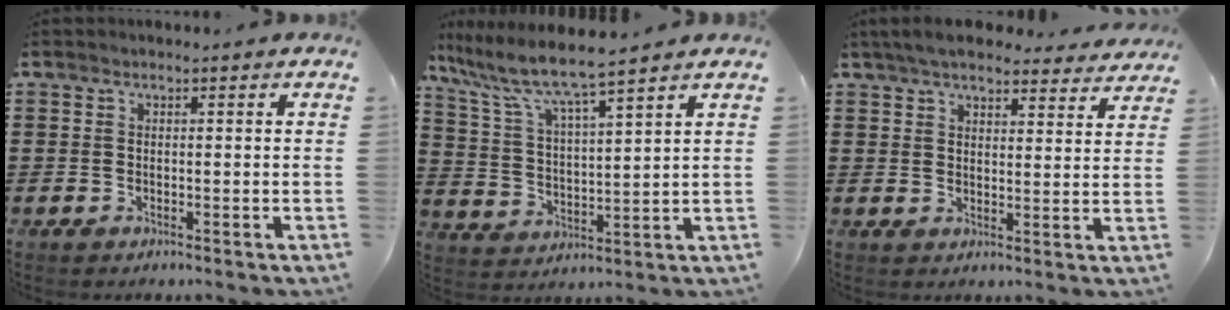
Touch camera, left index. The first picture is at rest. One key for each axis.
{"total": 6.6, "fx": 5.8, "fy": 0.0, "fz": 3.1, "tx": -0.088, "ty": -0.037, "tz": 0.095}
{"total": 5.5, "fx": 5.2, "fy": 0.9, "fz": 1.8, "tx": -0.051, "ty": -0.013, "tz": 0.096}